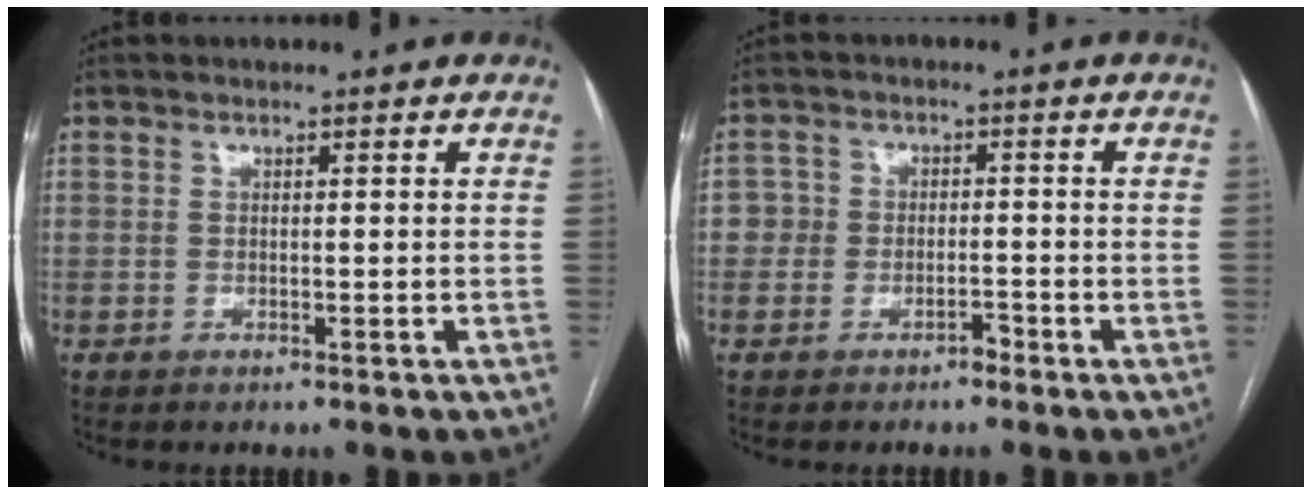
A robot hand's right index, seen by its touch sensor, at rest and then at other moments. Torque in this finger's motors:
{"motor_torque": [0.09, 0.05, 0.04, 0.02]}